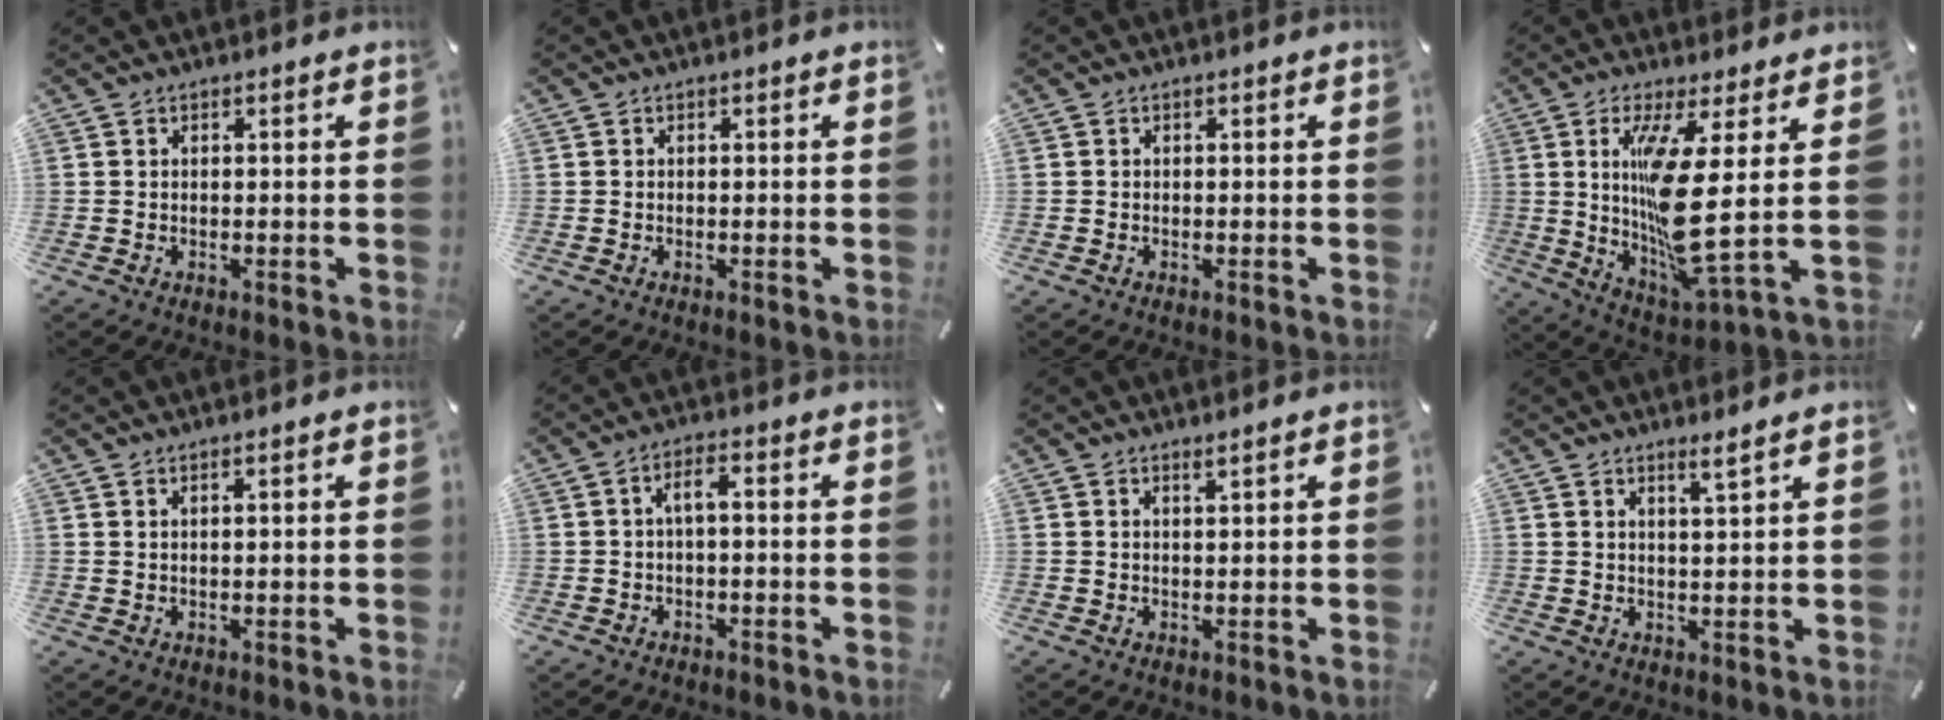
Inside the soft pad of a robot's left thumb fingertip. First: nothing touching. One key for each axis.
{"total": 0.0}
{"total": 0.0}
{"total": 17.3, "fx": 3.0, "fy": 3.1, "fz": 16.8, "tx": -0.328, "ty": -0.046, "tz": 0.033}
{"total": 1.3, "fx": 0.9, "fy": -0.1, "fz": 0.9, "tx": -0.016, "ty": -0.002, "tz": 0.016}
{"total": 3.5, "fx": -0.2, "fy": 1.2, "fz": 3.3, "tx": -0.062, "ty": 0.013, "tz": -0.007}
{"total": 1.4, "fx": 1.2, "fy": -0.1, "fz": 0.6, "tx": -0.012, "ty": -0.003, "tz": 0.023}
{"total": 3.1, "fx": 2.6, "fy": -0.6, "fz": 1.5, "tx": -0.034, "ty": -0.013, "tz": 0.046}